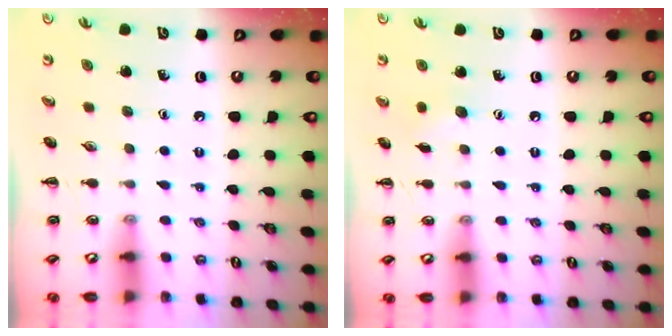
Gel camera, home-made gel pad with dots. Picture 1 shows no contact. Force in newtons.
{"total": 4.9, "press": 4.7, "slide": 1.2}